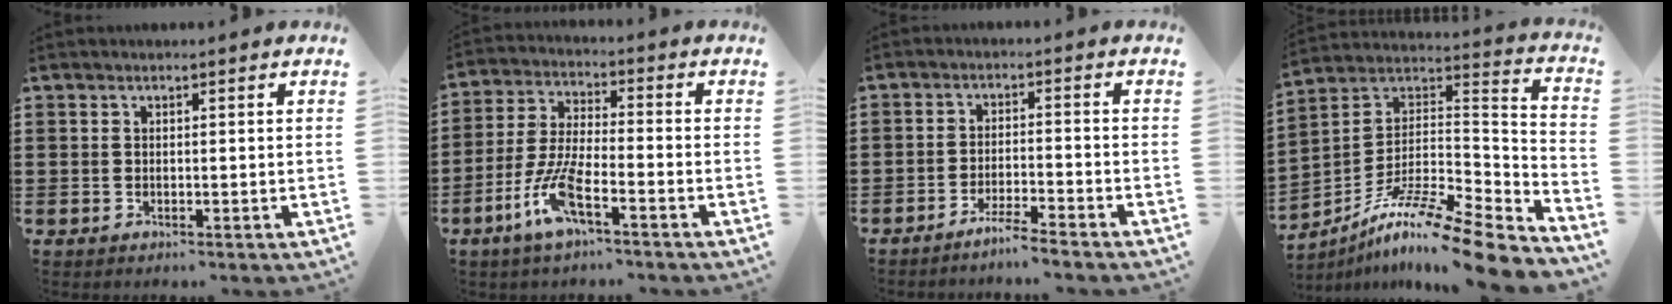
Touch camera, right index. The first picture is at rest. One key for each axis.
{"total": 8.2, "fx": -4.9, "fy": 1.2, "fz": 6.4, "tx": -0.159, "ty": -0.018, "tz": -0.097}
{"total": 3.6, "fx": -3.4, "fy": -0.6, "fz": 1.1, "tx": -0.026, "ty": -0.004, "tz": -0.068}
{"total": 12.1, "fx": -9.5, "fy": 0.5, "fz": 7.5, "tx": -0.127, "ty": 0.005, "tz": -0.183}